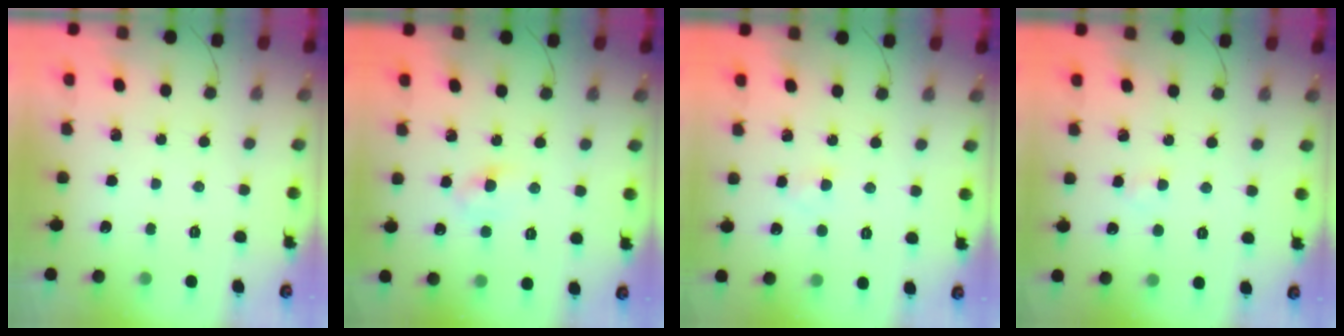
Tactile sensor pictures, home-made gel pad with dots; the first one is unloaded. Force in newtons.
{"total": 3.9, "press": 3.8, "slide": 1.0}
{"total": 1.8, "press": 1.6, "slide": 0.9}
{"total": 1.5, "press": 1.2, "slide": 0.8}